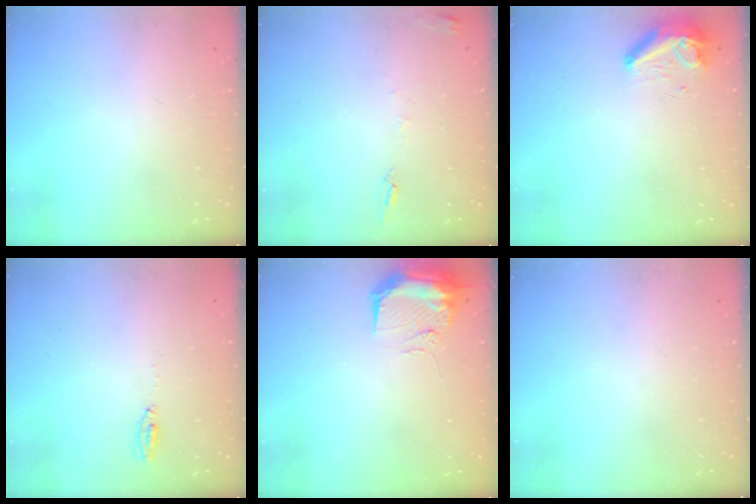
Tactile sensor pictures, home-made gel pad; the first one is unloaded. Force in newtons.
{"total": 6.0, "press": 6.0, "slide": 0.6}
{"total": 8.3, "press": 8.2, "slide": 0.9}
{"total": 4.8, "press": 2.7, "slide": 4.0}
{"total": 10.0, "press": 9.9, "slide": 1.6}
{"total": 0.0}